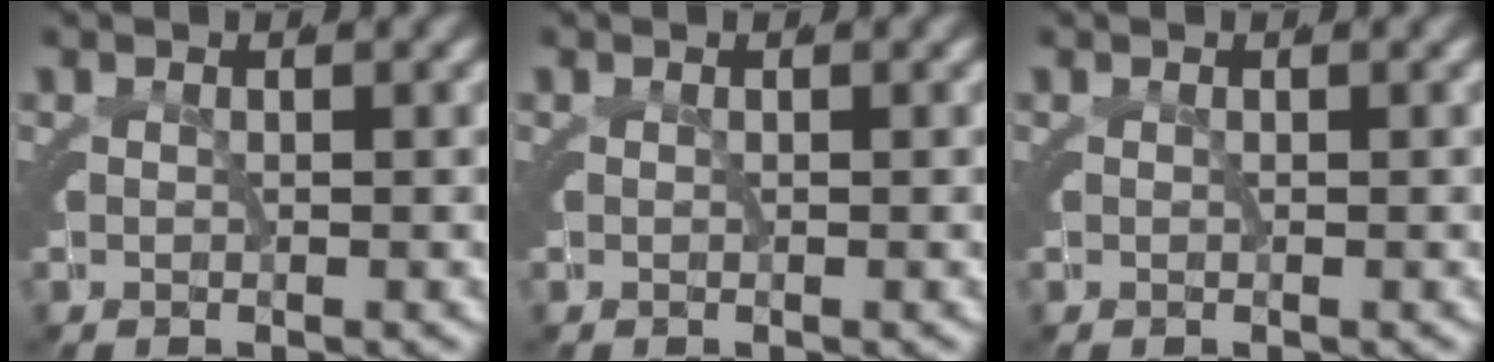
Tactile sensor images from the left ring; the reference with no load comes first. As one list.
[{"total": 0.0}, {"total": 0.0}]